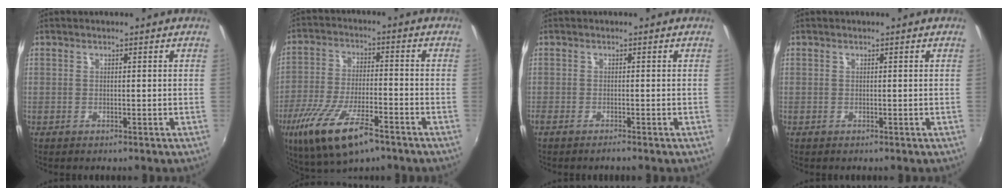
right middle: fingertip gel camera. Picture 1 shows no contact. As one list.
[{"total": 15.6, "force": [-9.2, 5.1, 11.6], "torque": [-0.241, -0.041, -0.168]}, {"total": 1.2, "force": [-1.1, -0.2, 0.5], "torque": [-0.008, -0.007, -0.021]}, {"total": 0.0}]